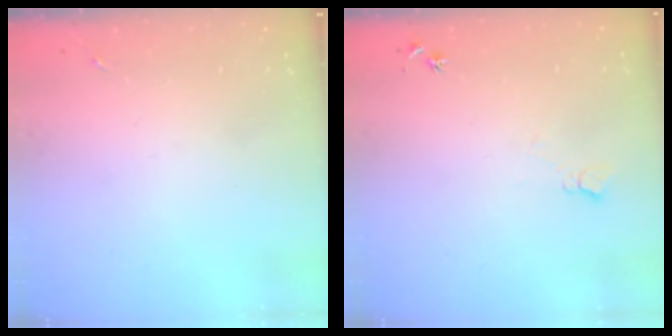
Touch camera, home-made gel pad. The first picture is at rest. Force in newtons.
{"total": 6.2, "press": 6.1, "slide": 0.8}